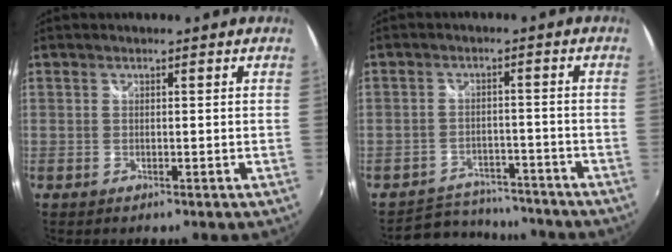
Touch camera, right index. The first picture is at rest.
{"total": 10.0, "force": [-8.8, 4.6, 1.4], "torque": [-0.046, 0.020, -0.116]}